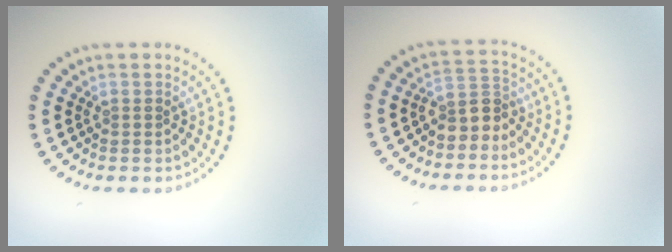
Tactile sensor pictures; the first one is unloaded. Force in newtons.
{"total": 2.4, "press": 1.9, "slide": 1.4}